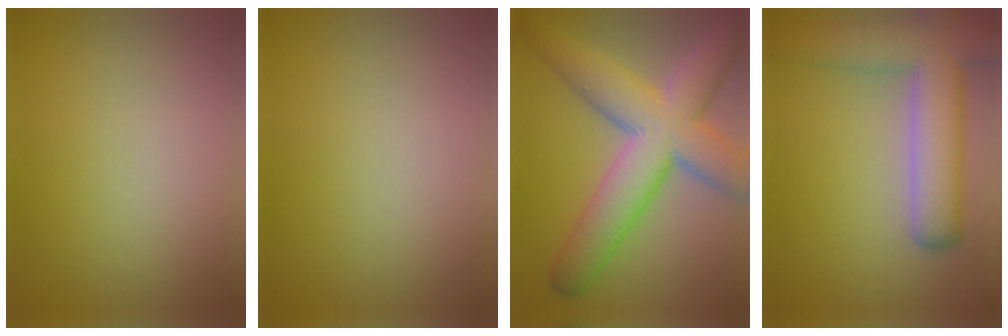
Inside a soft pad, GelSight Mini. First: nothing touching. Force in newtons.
{"total": 0.0}
{"total": 10.7, "press": 10.7, "slide": 0.6}
{"total": 8.8, "press": 8.8, "slide": 0.6}